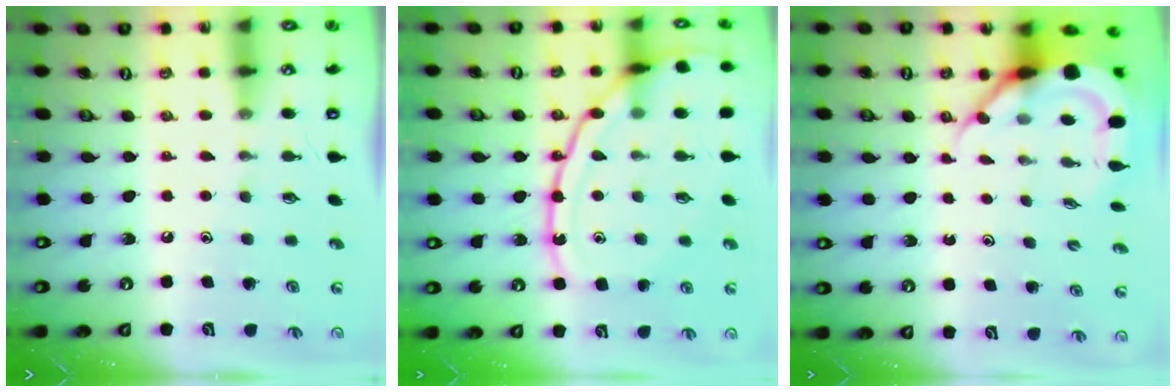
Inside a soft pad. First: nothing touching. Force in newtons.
{"total": 15.7, "press": 15.7, "slide": 1.3}
{"total": 8.1, "press": 8.0, "slide": 0.9}